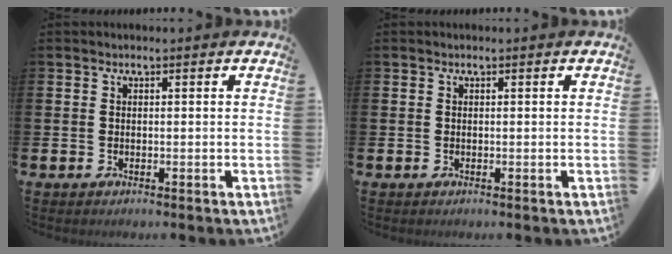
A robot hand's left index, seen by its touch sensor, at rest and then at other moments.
{"total": 0.0}